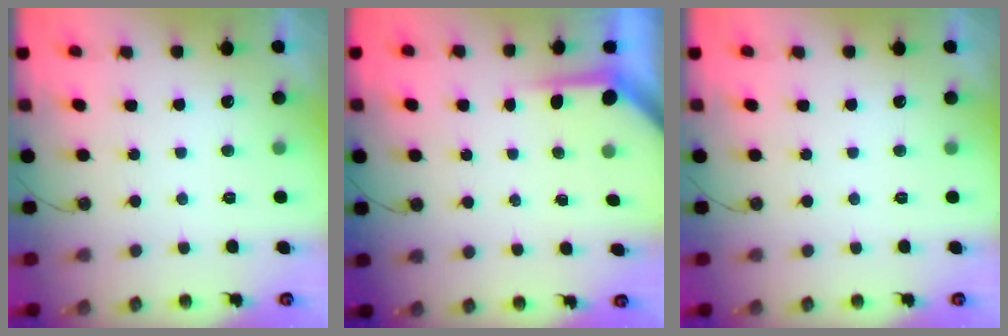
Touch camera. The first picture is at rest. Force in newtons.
{"total": 3.9, "press": 3.8, "slide": 0.4}
{"total": 0.0}